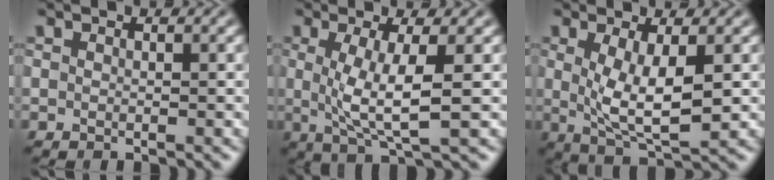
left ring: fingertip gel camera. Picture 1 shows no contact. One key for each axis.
{"total": 5.2, "fx": 0.3, "fy": 1.1, "fz": 5.0, "tx": -0.097, "ty": -0.008, "tz": 0.006}
{"total": 5.6, "fx": 0.4, "fy": 1.8, "fz": 5.3, "tx": -0.104, "ty": -0.012, "tz": 0.013}